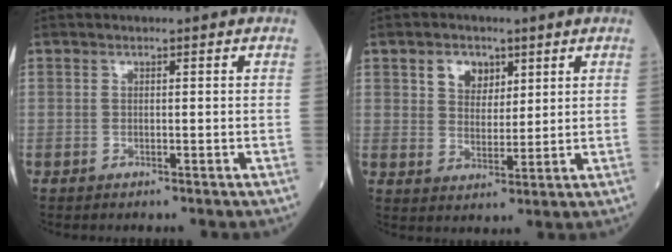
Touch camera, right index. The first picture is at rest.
{"total": 5.0, "force": [2.6, 3.5, 2.6], "torque": [-0.045, 0.010, 0.048]}